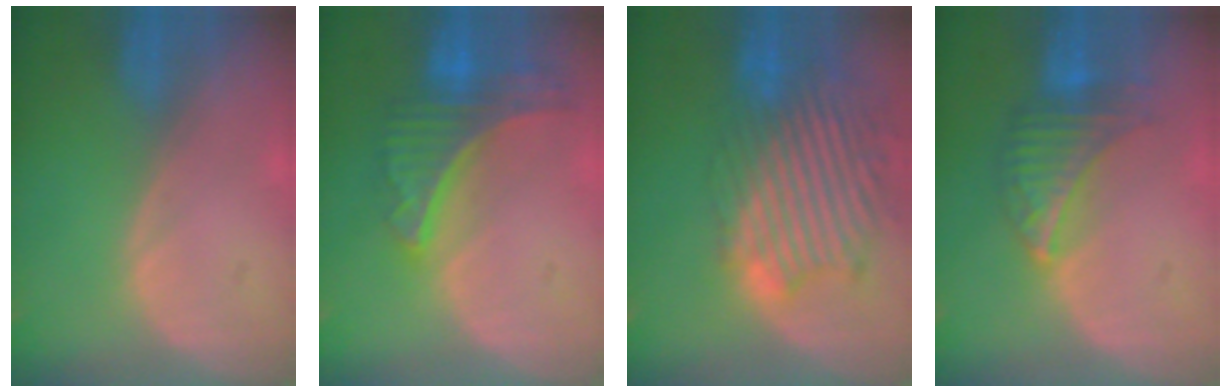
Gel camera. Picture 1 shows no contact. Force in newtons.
{"total": 9.0, "press": 7.9, "slide": 4.4}
{"total": 13.8, "press": 11.8, "slide": 7.2}
{"total": 6.9, "press": 6.7, "slide": 1.6}